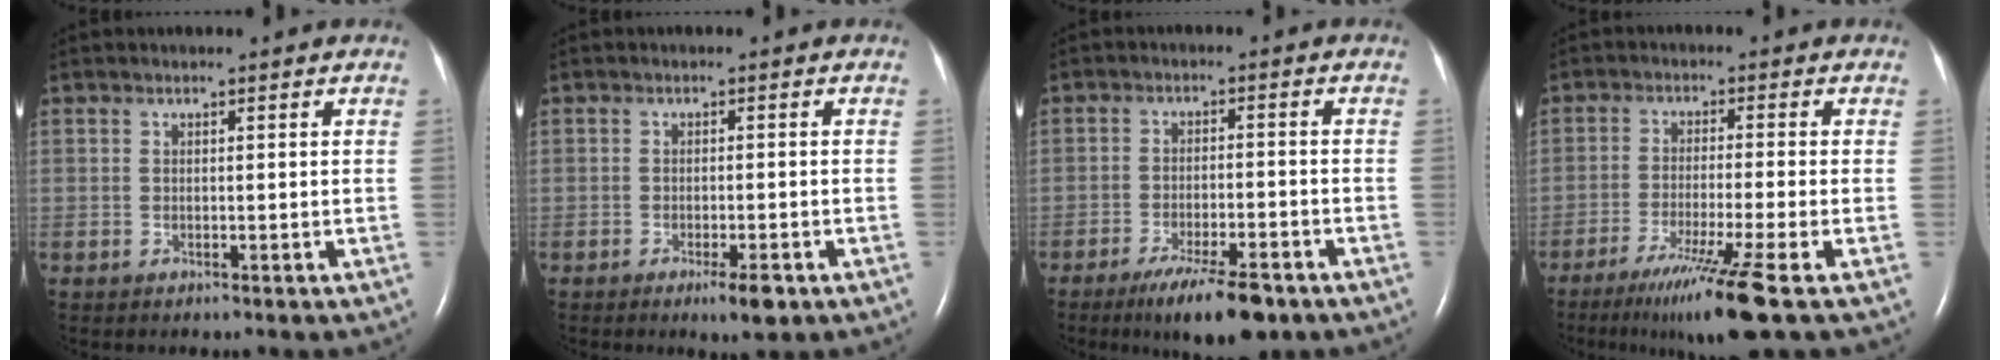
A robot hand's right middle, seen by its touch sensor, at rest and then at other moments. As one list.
[{"total": 3.1, "force": [-1.7, 0.5, 2.5], "torque": [-0.038, -0.004, -0.024]}, {"total": 9.2, "force": [-6.4, 1.7, 6.4], "torque": [-0.106, -0.016, -0.101]}, {"total": 10.0, "force": [-6.4, -2.2, 7.4], "torque": [-0.127, -0.037, -0.110]}]